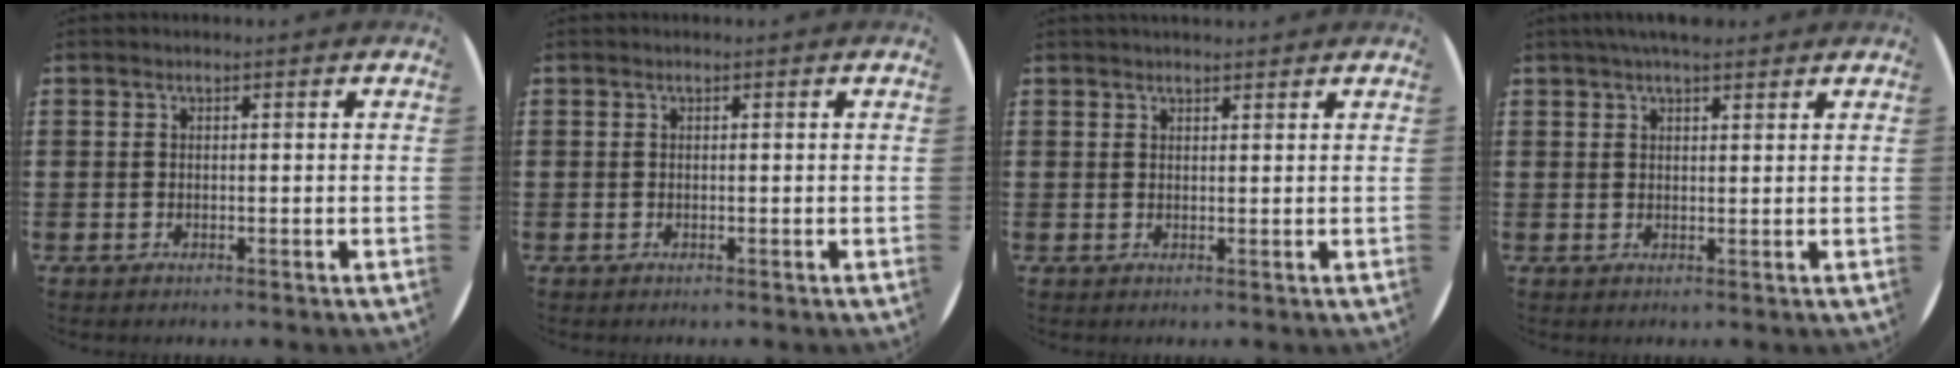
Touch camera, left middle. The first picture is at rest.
{"total": 0.0}
{"total": 1.1, "force": [1.1, 0.1, 0.1], "torque": [-0.003, 0.001, 0.021]}
{"total": 3.3, "force": [2.8, 0.8, 1.5], "torque": [-0.034, 0.002, 0.052]}